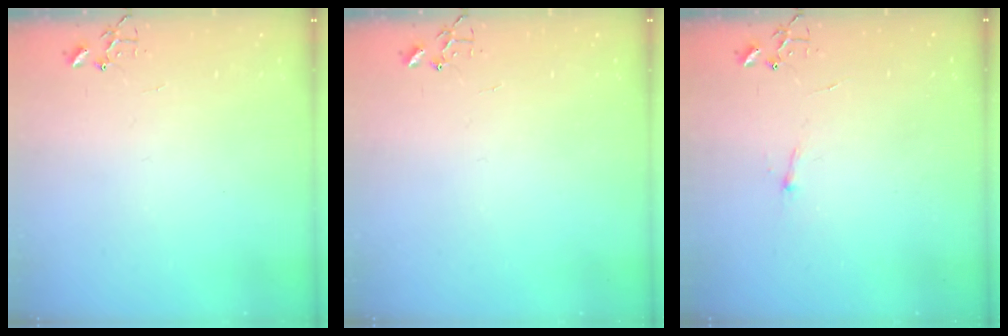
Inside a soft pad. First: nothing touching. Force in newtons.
{"total": 0.0}
{"total": 3.8, "press": 3.8, "slide": 0.4}